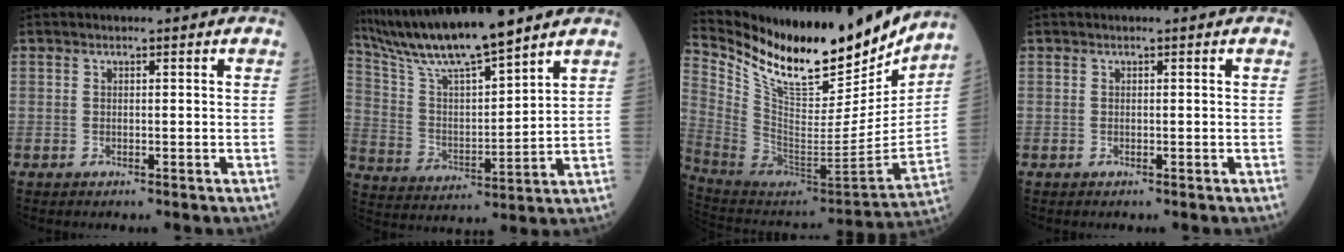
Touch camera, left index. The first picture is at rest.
{"total": 14.6, "force": [12.5, 0.3, 7.5], "torque": [-0.152, 0.004, 0.238]}
{"total": 24.4, "force": [19.9, 6.5, 12.5], "torque": [-0.224, -0.041, 0.329]}
{"total": 0.0}